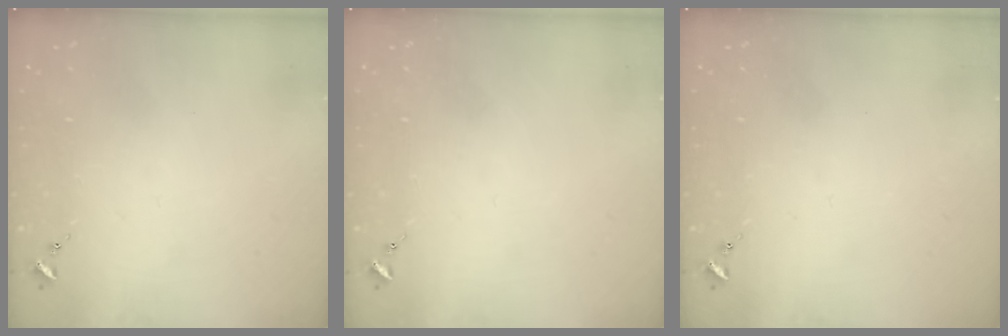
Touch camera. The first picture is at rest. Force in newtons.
{"total": 0.0}
{"total": 0.0}